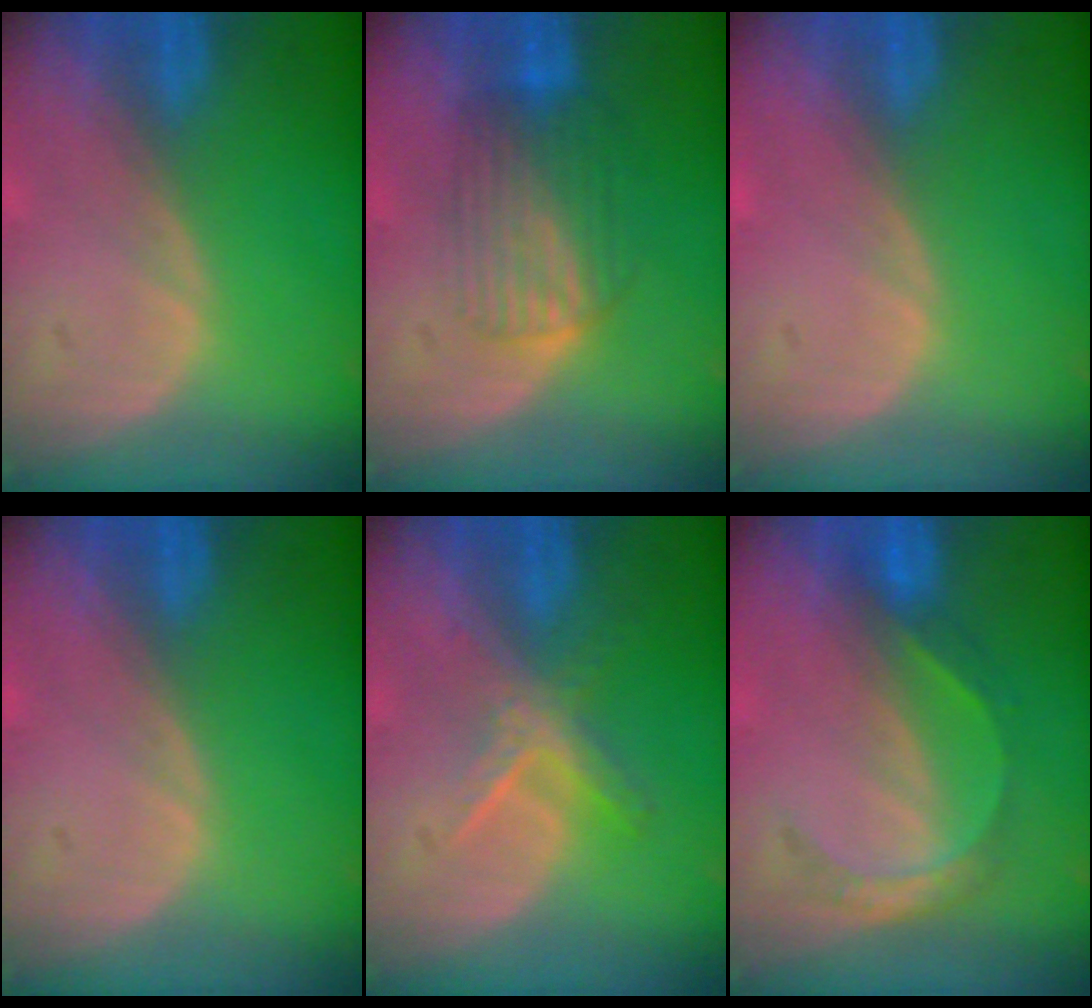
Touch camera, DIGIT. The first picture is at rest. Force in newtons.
{"total": 6.7, "press": 6.3, "slide": 2.3}
{"total": 0.5, "press": 0.1, "slide": 0.5}
{"total": 0.0}
{"total": 5.7, "press": 5.0, "slide": 2.9}
{"total": 5.6, "press": 4.8, "slide": 2.8}